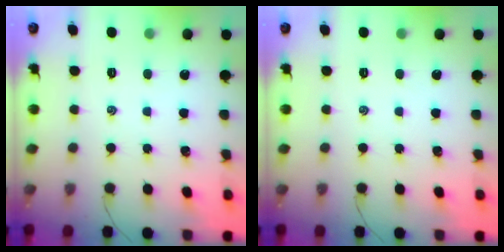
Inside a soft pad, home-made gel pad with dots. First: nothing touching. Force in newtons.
{"total": 0.0}